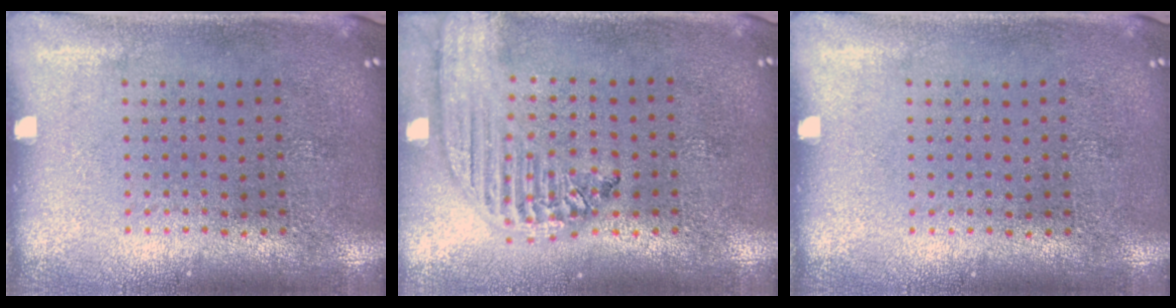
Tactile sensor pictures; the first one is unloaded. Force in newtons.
{"total": 2.3, "press": 2.0, "slide": 1.2}
{"total": 0.0}